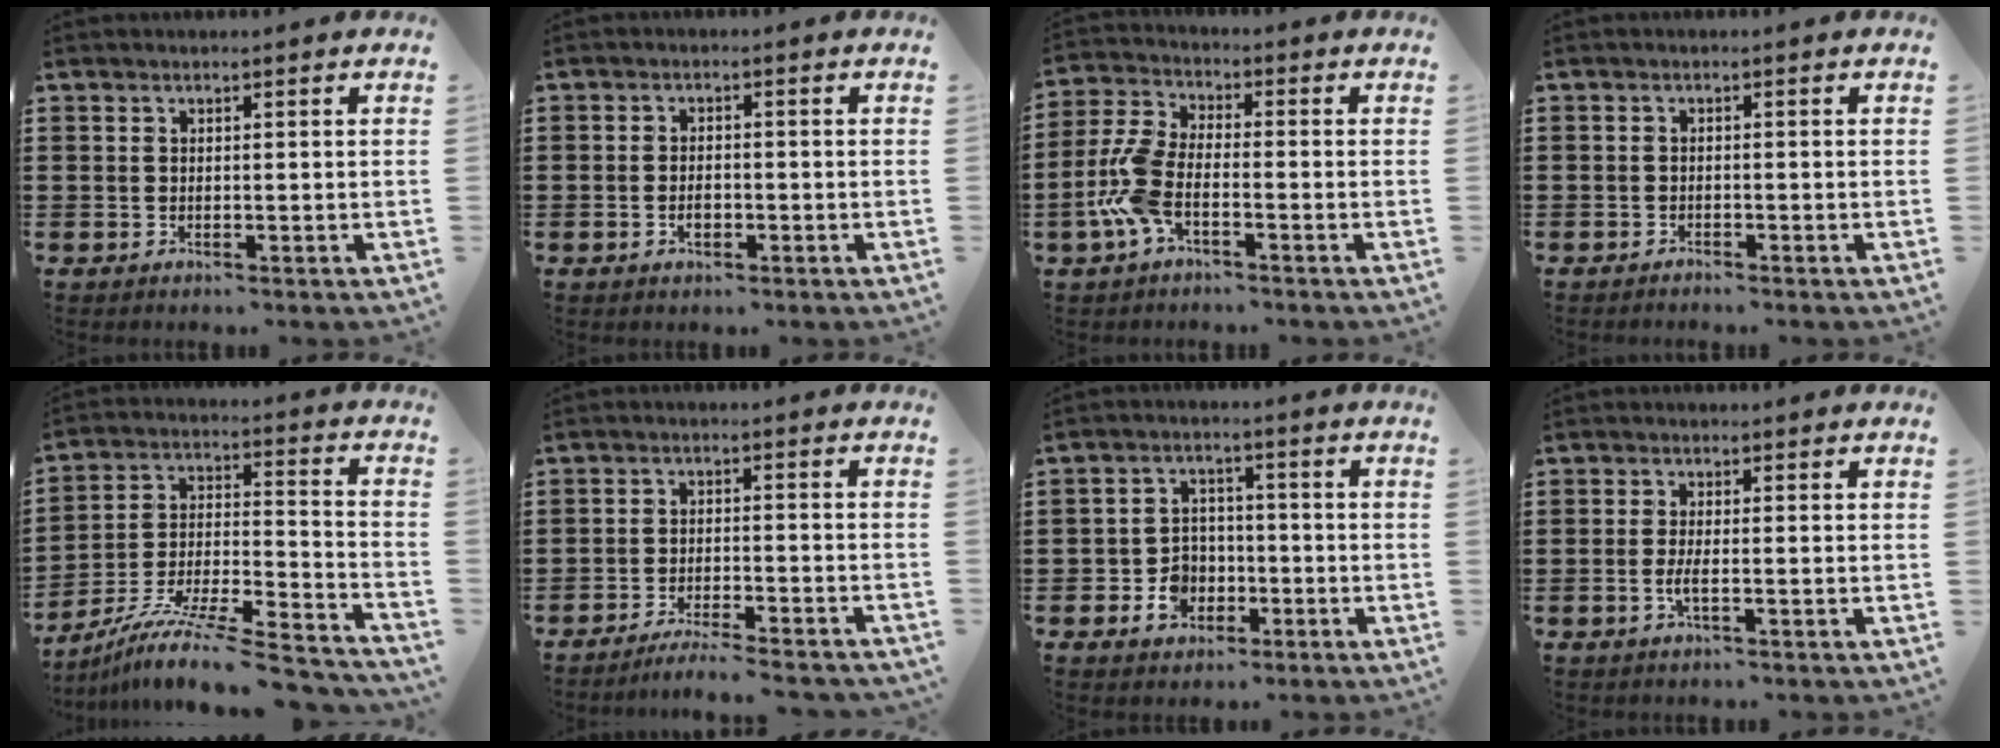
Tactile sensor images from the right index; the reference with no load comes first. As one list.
[{"total": 2.0, "force": [-0.7, 1.1, 1.6], "torque": [-0.030, 0.001, -0.013]}, {"total": 7.7, "force": [-2.8, 3.4, 6.3], "torque": [-0.165, -0.007, -0.059]}, {"total": 0.9, "force": [-0.9, 0.1, 0.0], "torque": [-0.003, 0.001, -0.019]}, {"total": 10.4, "force": [-8.8, 0.4, 5.6], "torque": [-0.097, 0.005, -0.175]}, {"total": 3.7, "force": [-3.6, -0.2, 1.1], "torque": [-0.029, -0.005, -0.073]}, {"total": 5.2, "force": [-2.1, 4.2, 2.3], "torque": [-0.054, 0.009, -0.039]}, {"total": 2.3, "force": [-0.6, 0.3, 2.1], "torque": [-0.046, -0.005, -0.014]}]